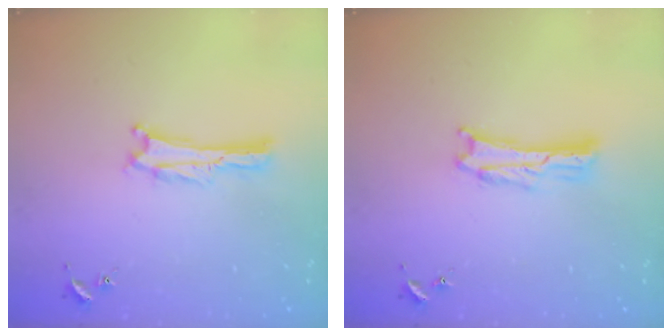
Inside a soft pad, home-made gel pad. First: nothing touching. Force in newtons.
{"total": 3.4, "press": 3.4, "slide": 0.4}